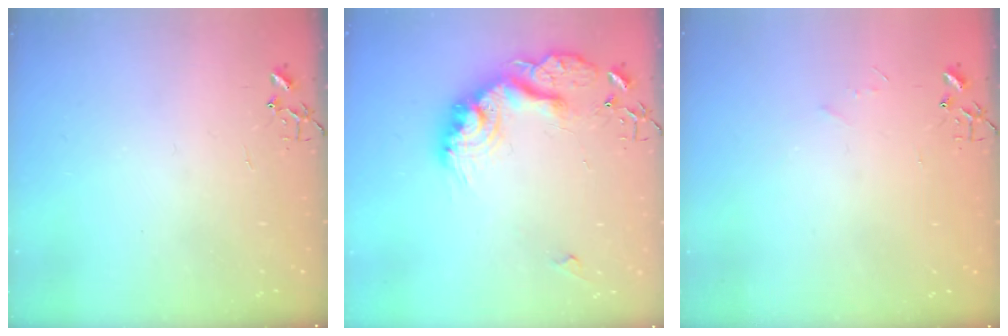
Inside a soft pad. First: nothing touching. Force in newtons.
{"total": 19.5, "press": 19.5, "slide": 1.0}
{"total": 3.5, "press": 3.5, "slide": 0.4}